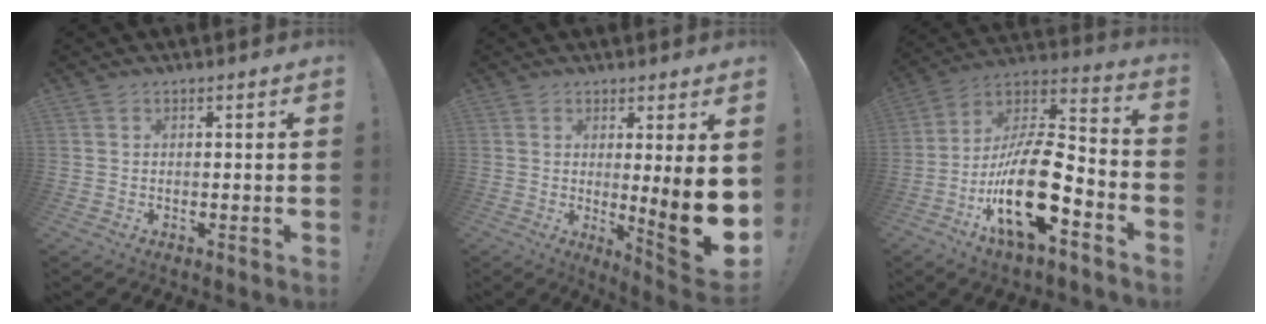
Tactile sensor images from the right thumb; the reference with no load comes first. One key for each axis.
{"total": 14.1, "fx": -0.3, "fy": 1.1, "fz": 14.0, "tx": -0.184, "ty": -0.027, "tz": 0.005}
{"total": 23.3, "fx": -8.1, "fy": 9.3, "fz": 19.8, "tx": -0.378, "ty": 0.044, "tz": -0.129}